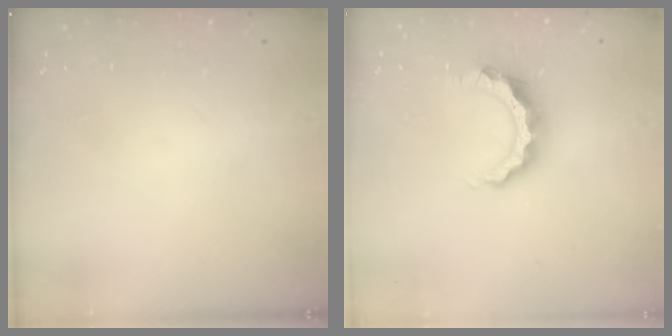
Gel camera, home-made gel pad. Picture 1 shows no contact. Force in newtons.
{"total": 8.4, "press": 8.3, "slide": 0.8}